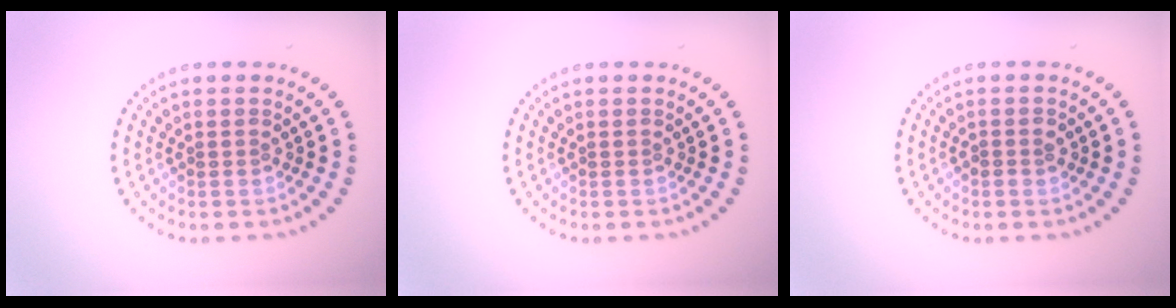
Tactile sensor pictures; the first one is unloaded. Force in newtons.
{"total": 0.0}
{"total": 0.9, "press": 0.9, "slide": 0.3}